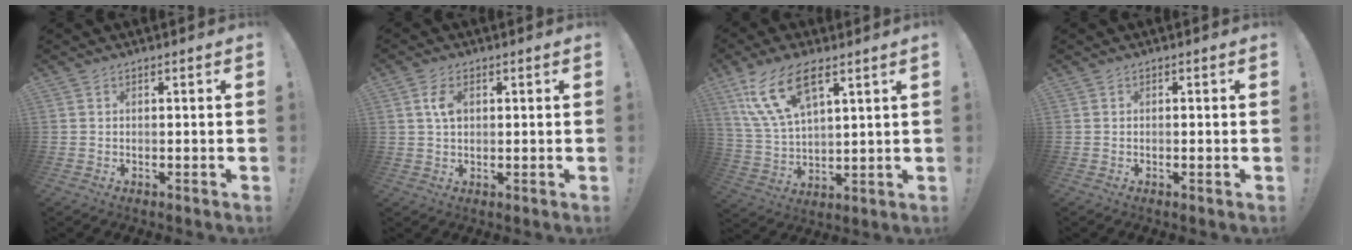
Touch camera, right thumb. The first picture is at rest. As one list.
[{"total": 4.8, "force": [1.4, 2.9, 3.6], "torque": [-0.065, -0.002, 0.022]}, {"total": 14.7, "force": [8.5, 5.6, 10.5], "torque": [-0.219, -0.030, 0.154]}, {"total": 0.6, "force": [-0.4, 0.1, 0.4], "torque": [-0.011, 0.003, -0.007]}]